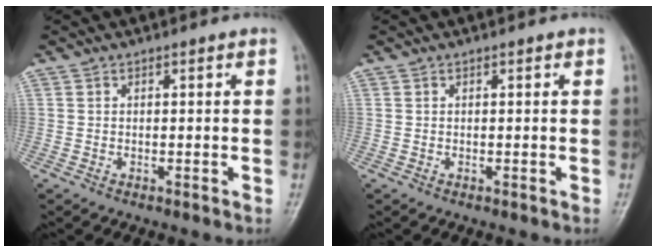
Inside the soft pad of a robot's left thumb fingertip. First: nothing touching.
{"total": 0.0}